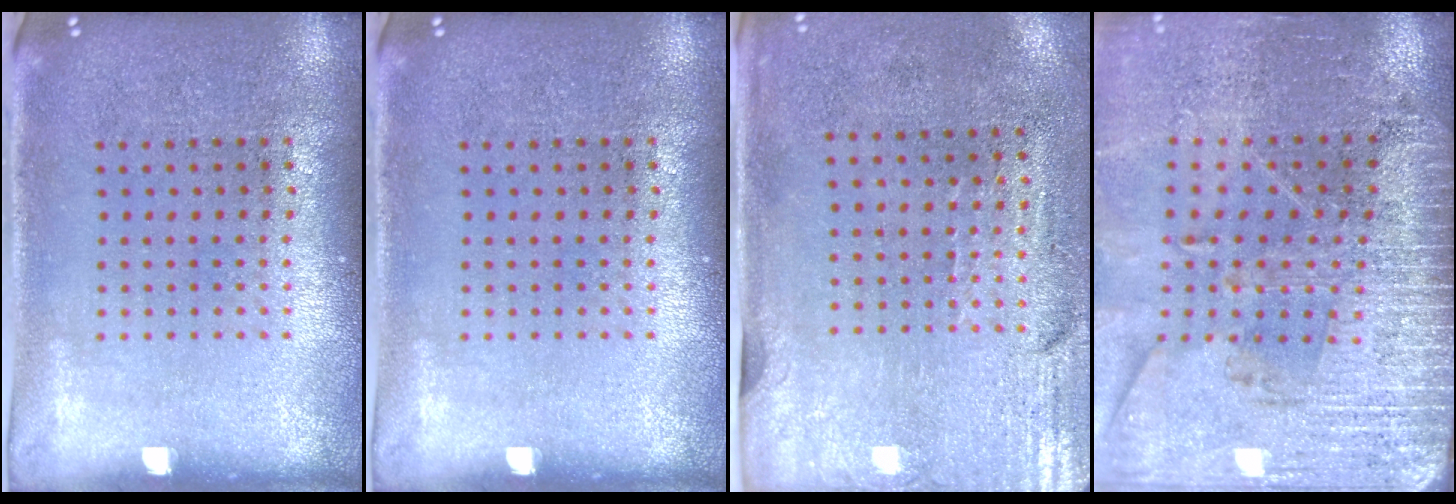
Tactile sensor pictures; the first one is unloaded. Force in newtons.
{"total": 0.0}
{"total": 3.0, "press": 2.5, "slide": 1.6}
{"total": 3.0, "press": 3.0, "slide": 0.5}